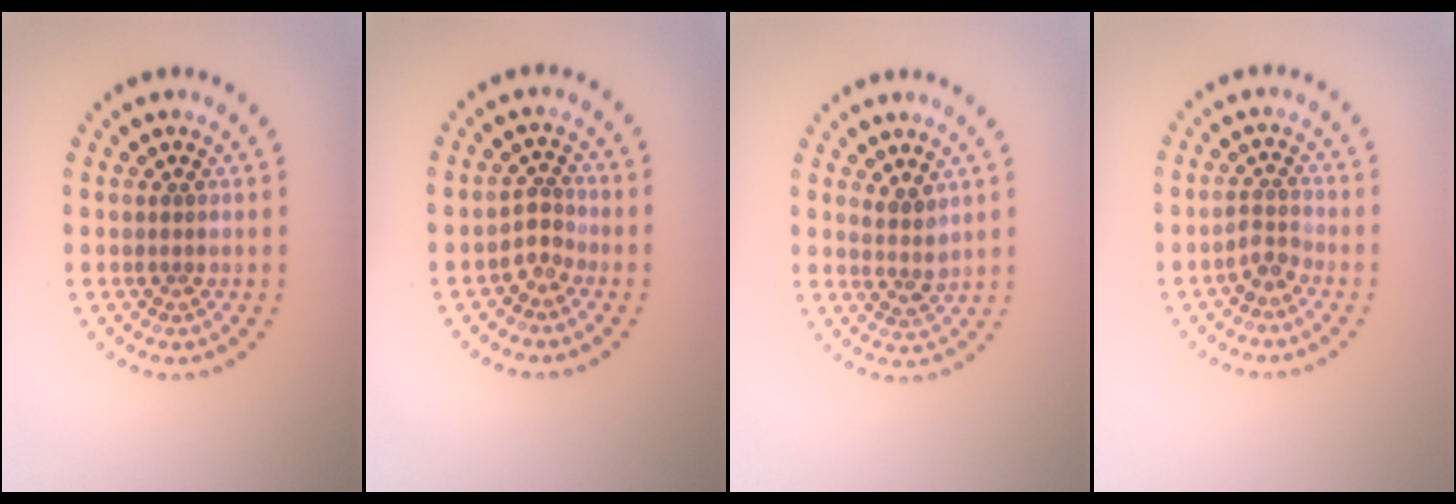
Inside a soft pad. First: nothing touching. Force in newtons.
{"total": 1.8, "press": 1.3, "slide": 1.3}
{"total": 1.9, "press": 1.5, "slide": 1.1}
{"total": 1.6, "press": 1.3, "slide": 0.9}